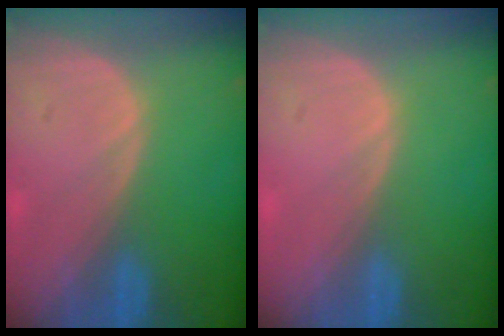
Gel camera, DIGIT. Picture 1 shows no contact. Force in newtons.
{"total": 0.0}